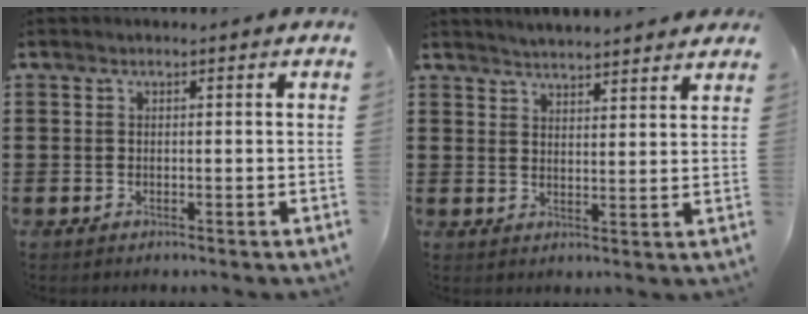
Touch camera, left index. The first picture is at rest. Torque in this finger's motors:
{"motor_torque": [2.14, 0.00, 0.21, 0.10]}